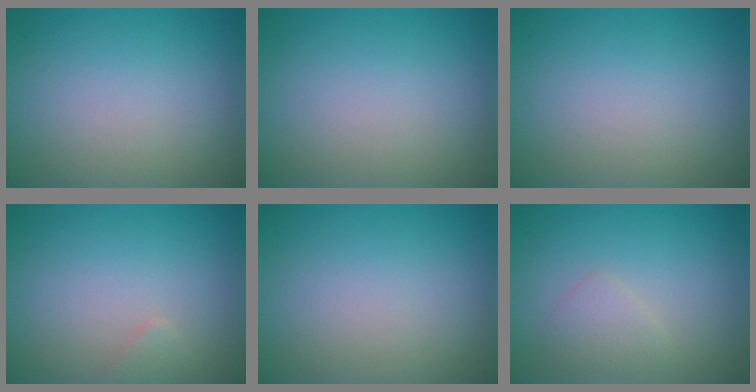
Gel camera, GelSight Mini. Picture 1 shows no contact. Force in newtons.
{"total": 0.0}
{"total": 0.0}
{"total": 0.9, "press": 0.9, "slide": 0.1}
{"total": 0.0}
{"total": 1.6, "press": 1.6, "slide": 0.0}